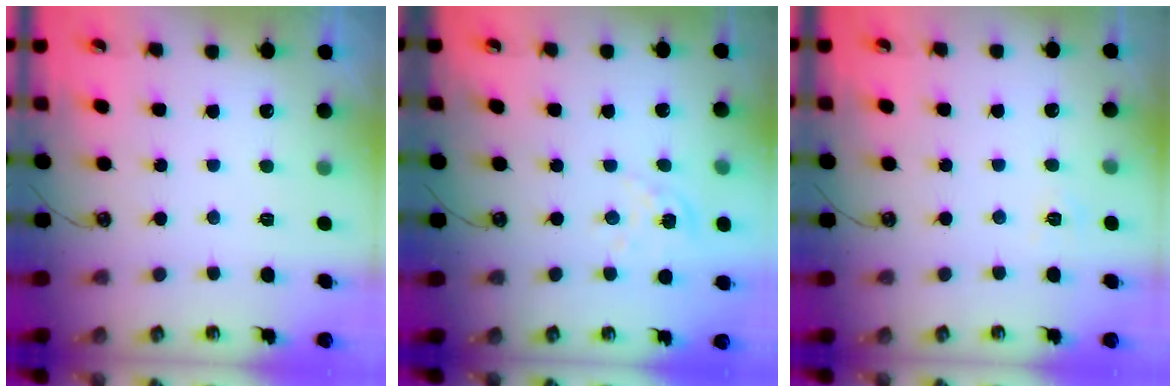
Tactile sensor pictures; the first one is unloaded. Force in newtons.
{"total": 2.9, "press": 2.9, "slide": 0.3}
{"total": 3.8, "press": 3.8, "slide": 0.3}